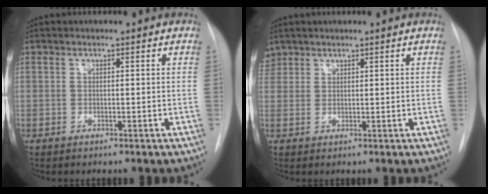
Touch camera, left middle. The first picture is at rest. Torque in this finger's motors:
{"motor_torque": [0.19, -0.39, 0.03, -0.06]}